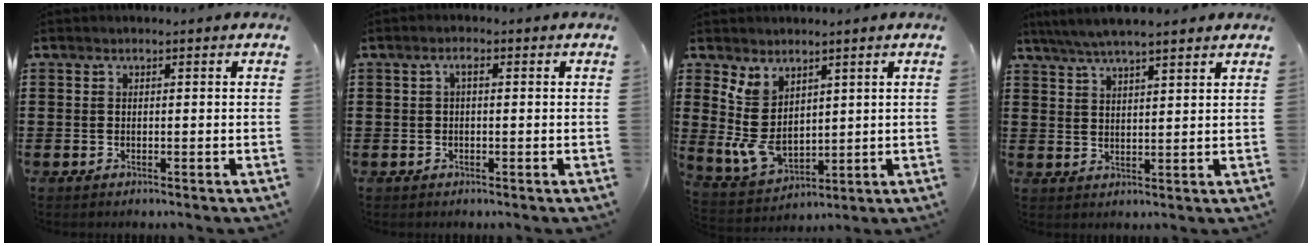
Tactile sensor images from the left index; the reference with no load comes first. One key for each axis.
{"total": 1.5, "fx": 0.0, "fy": 0.5, "fz": 1.4, "tx": -0.027, "ty": 0.005, "tz": -0.001}
{"total": 7.7, "fx": 2.3, "fy": 5.4, "fz": 4.9, "tx": -0.129, "ty": -0.004, "tz": 0.046}
{"total": 4.5, "fx": 3.9, "fy": 0.3, "fz": 2.3, "tx": -0.055, "ty": -0.007, "tz": 0.069}